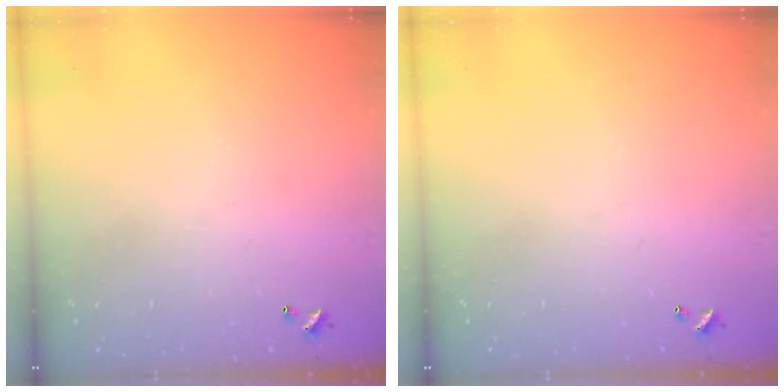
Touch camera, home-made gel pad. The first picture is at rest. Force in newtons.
{"total": 0.0}